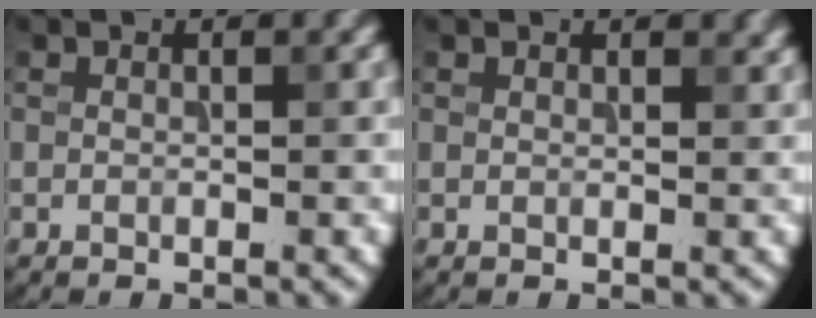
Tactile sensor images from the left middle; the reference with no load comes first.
{"total": 1.0, "force": [0.8, 0.5, 0.3], "torque": [-0.003, -0.001, 0.014]}